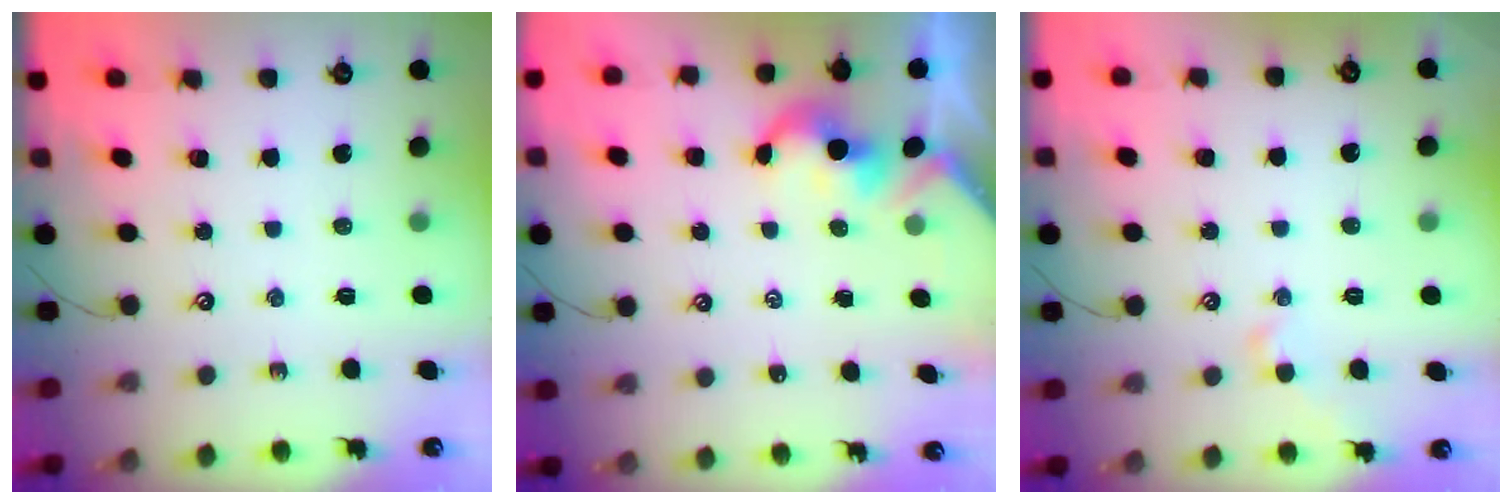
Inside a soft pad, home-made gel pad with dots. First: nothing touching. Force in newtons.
{"total": 2.3, "press": 2.3, "slide": 0.2}
{"total": 0.9, "press": 0.7, "slide": 0.6}